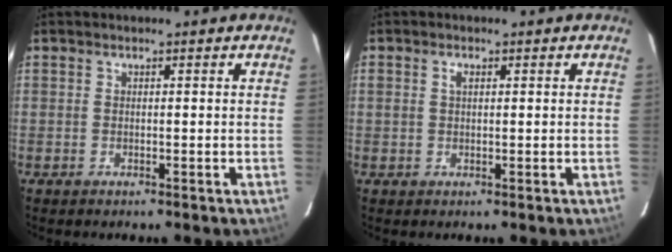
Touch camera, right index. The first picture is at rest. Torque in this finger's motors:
{"motor_torque": [0.13, -0.02, 0.06, 0.03]}